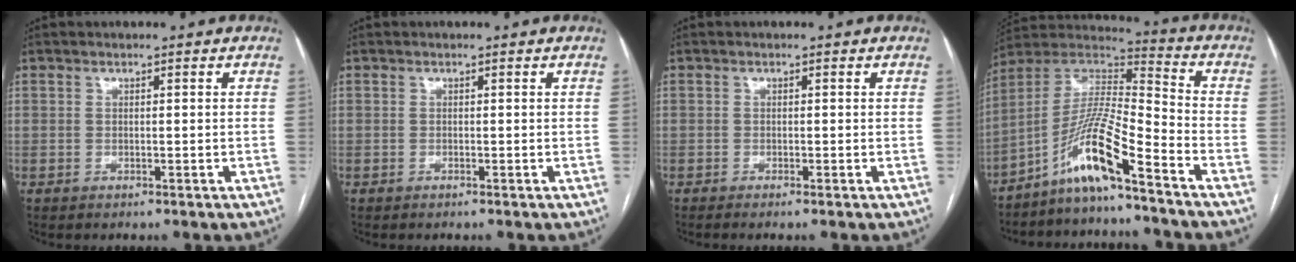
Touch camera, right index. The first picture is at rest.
{"total": 0.0}
{"total": 0.7, "force": [-0.5, -0.1, 0.4], "torque": [-0.009, 0.000, -0.011]}
{"total": 12.0, "force": [-7.8, 0.1, 9.1], "torque": [-0.181, 0.007, -0.152]}